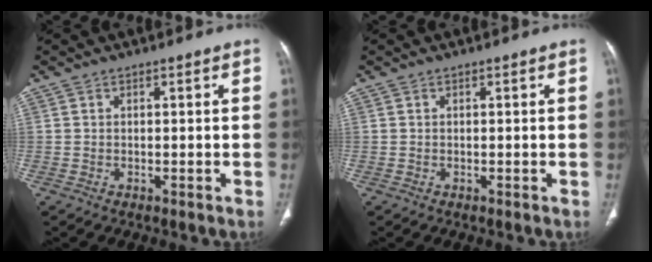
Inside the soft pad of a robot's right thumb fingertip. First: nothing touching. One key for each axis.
{"total": 0.0}